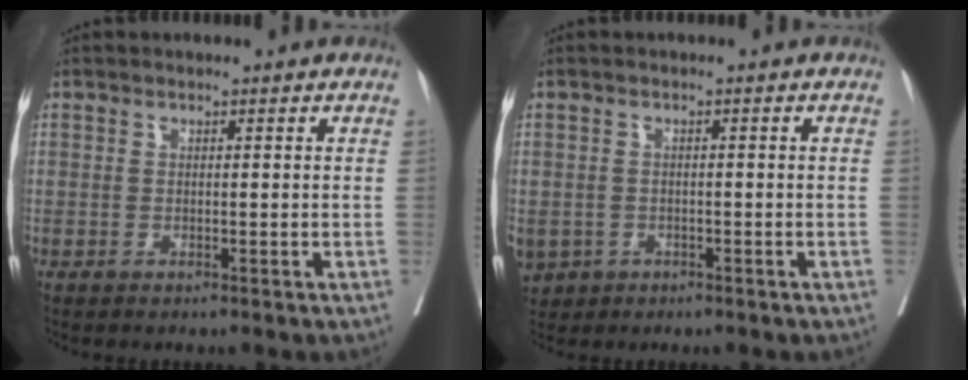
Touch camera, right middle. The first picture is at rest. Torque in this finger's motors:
{"motor_torque": [1.18, -0.96, 0.87, 0.21]}